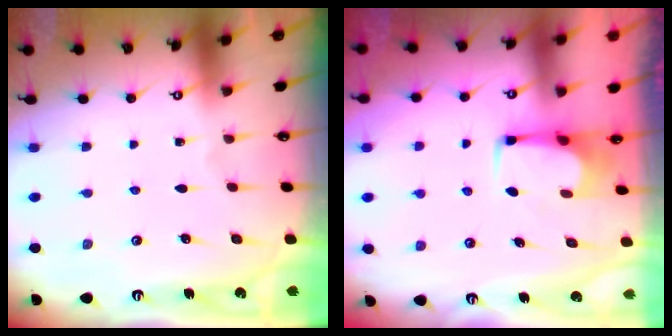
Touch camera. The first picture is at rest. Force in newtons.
{"total": 2.3, "press": 2.3, "slide": 0.4}